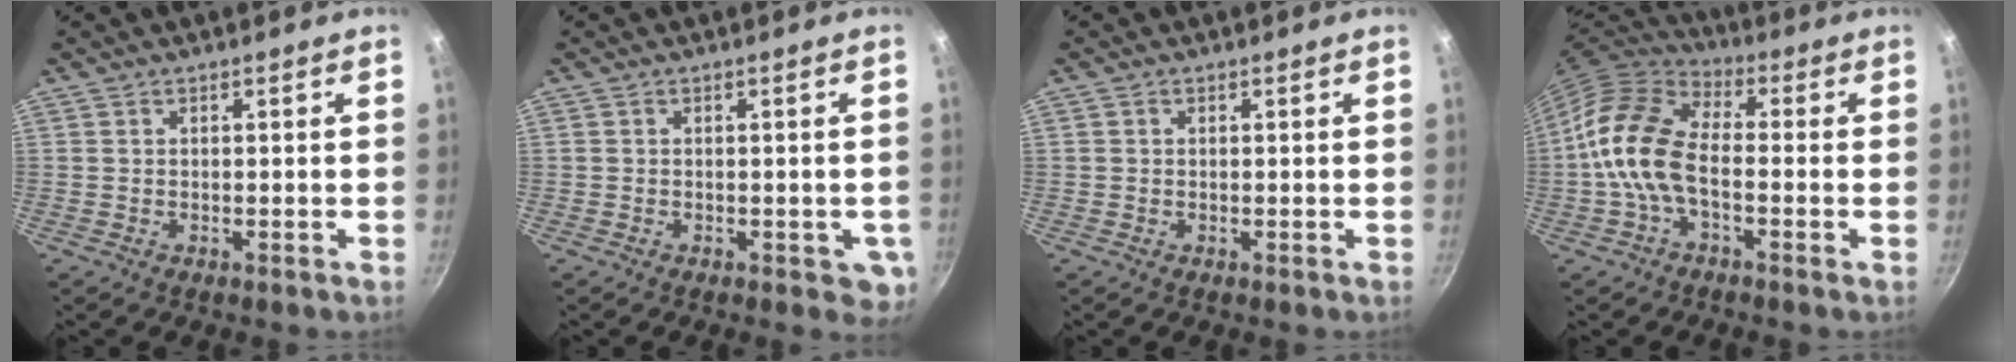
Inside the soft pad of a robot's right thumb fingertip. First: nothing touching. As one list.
[{"total": 4.5, "force": [-1.1, 2.6, 3.5], "torque": [-0.016, -0.003, -0.012]}, {"total": 0.0}, {"total": 12.5, "force": [-2.5, 6.9, 10.1], "torque": [-0.182, 0.037, -0.067]}]